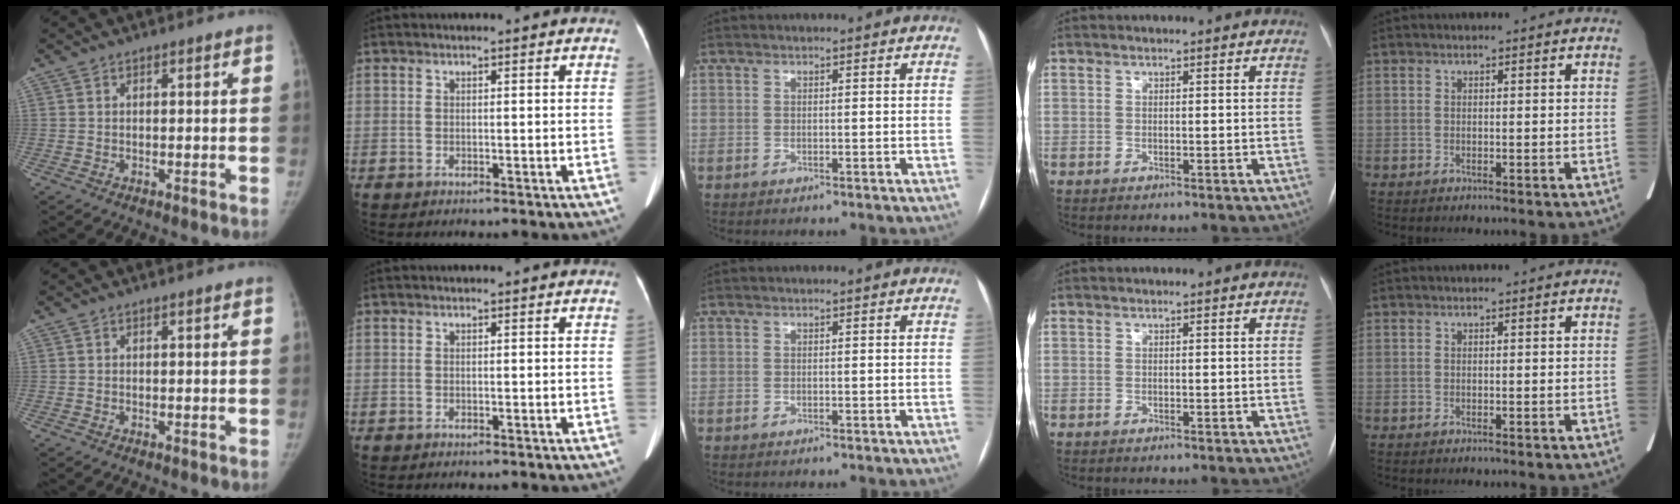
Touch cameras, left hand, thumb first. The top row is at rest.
{}